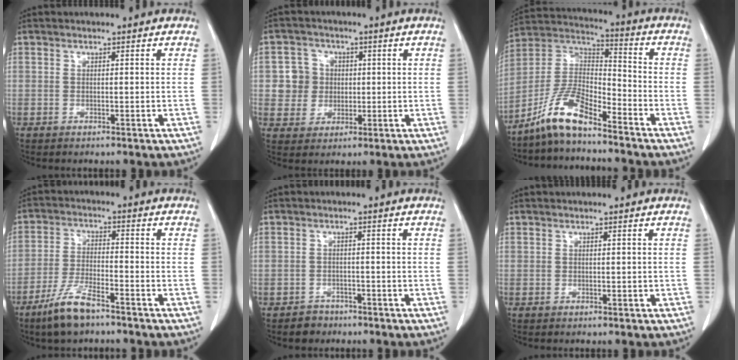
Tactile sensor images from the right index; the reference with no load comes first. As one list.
[{"total": 5.7, "force": [0.6, 5.6, 0.8], "torque": [-0.014, 0.018, 0.015]}, {"total": 10.1, "force": [-7.8, 2.2, 6.1], "torque": [-0.135, 0.016, -0.154]}, {"total": 7.7, "force": [-5.6, 1.6, 5.1], "torque": [-0.110, -0.012, -0.106]}, {"total": 2.5, "force": [-1.6, 1.9, -0.2], "torque": [0.001, 0.010, -0.028]}, {"total": 0.0}]